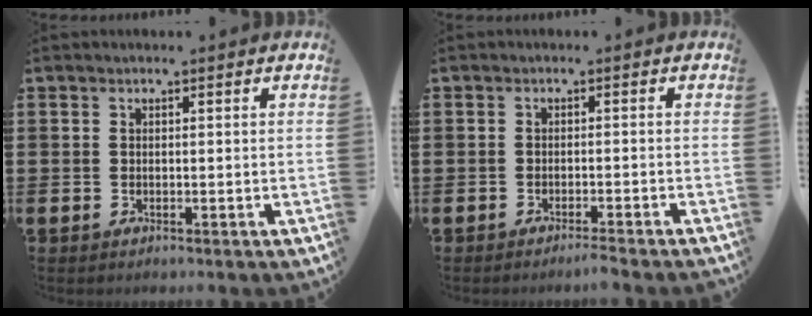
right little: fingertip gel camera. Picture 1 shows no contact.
{"total": 1.3, "force": [-1.2, -0.3, 0.4], "torque": [-0.005, 0.000, -0.024]}